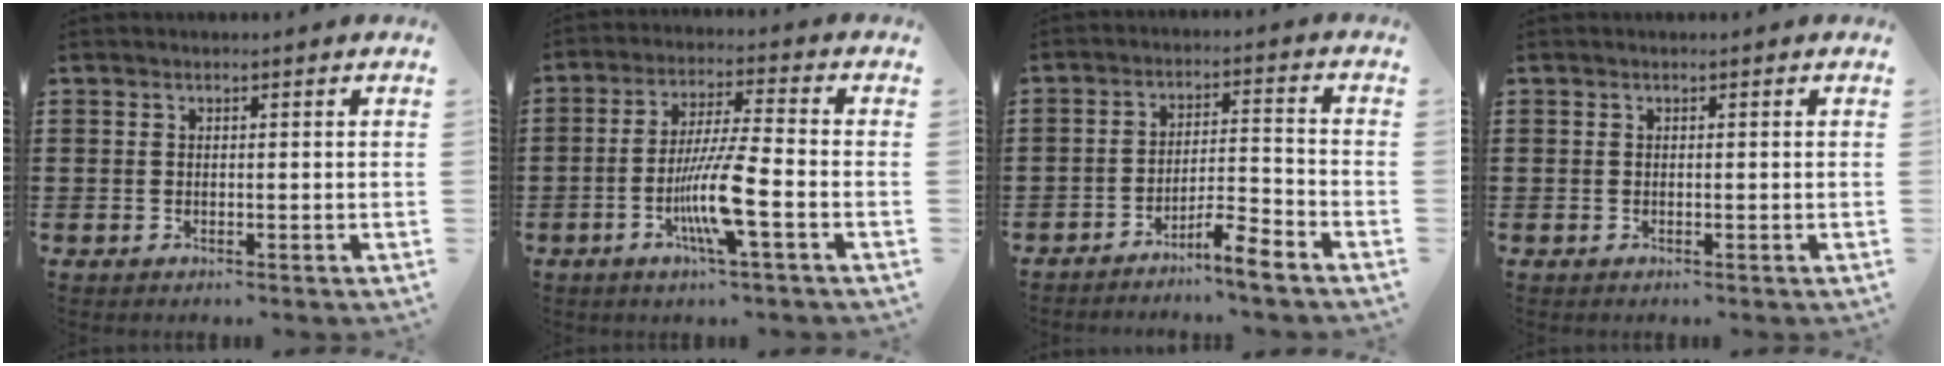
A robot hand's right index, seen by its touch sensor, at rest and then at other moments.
{"total": 9.3, "force": [-3.3, 0.9, 8.7], "torque": [-0.175, -0.012, -0.066]}
{"total": 5.5, "force": [-4.8, 0.2, 2.7], "torque": [-0.054, -0.002, -0.092]}
{"total": 0.0}